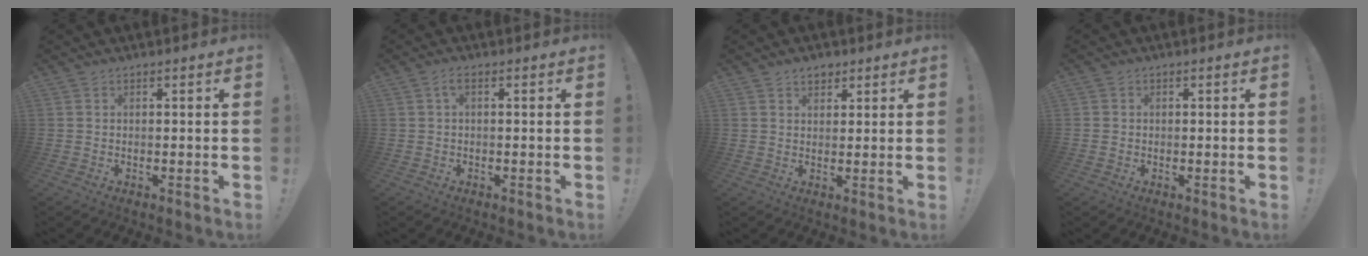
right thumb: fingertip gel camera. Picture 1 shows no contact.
{"total": 1.8, "force": [0.0, 0.5, 1.8], "torque": [-0.038, 0.006, 0.000]}
{"total": 3.3, "force": [2.2, 2.2, 1.2], "torque": [-0.006, -0.010, 0.038]}
{"total": 1.2, "force": [-0.2, 1.1, 0.2], "torque": [-0.004, 0.003, -0.004]}